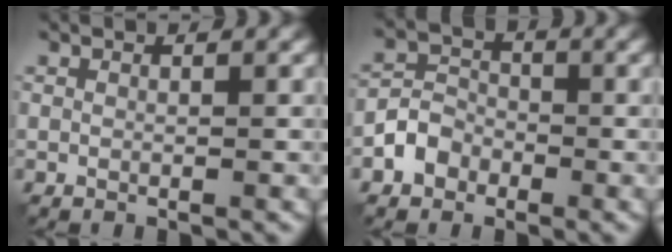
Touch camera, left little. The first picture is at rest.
{"total": 2.7, "force": [-1.5, 2.1, 0.8], "torque": [-0.008, 0.011, -0.033]}